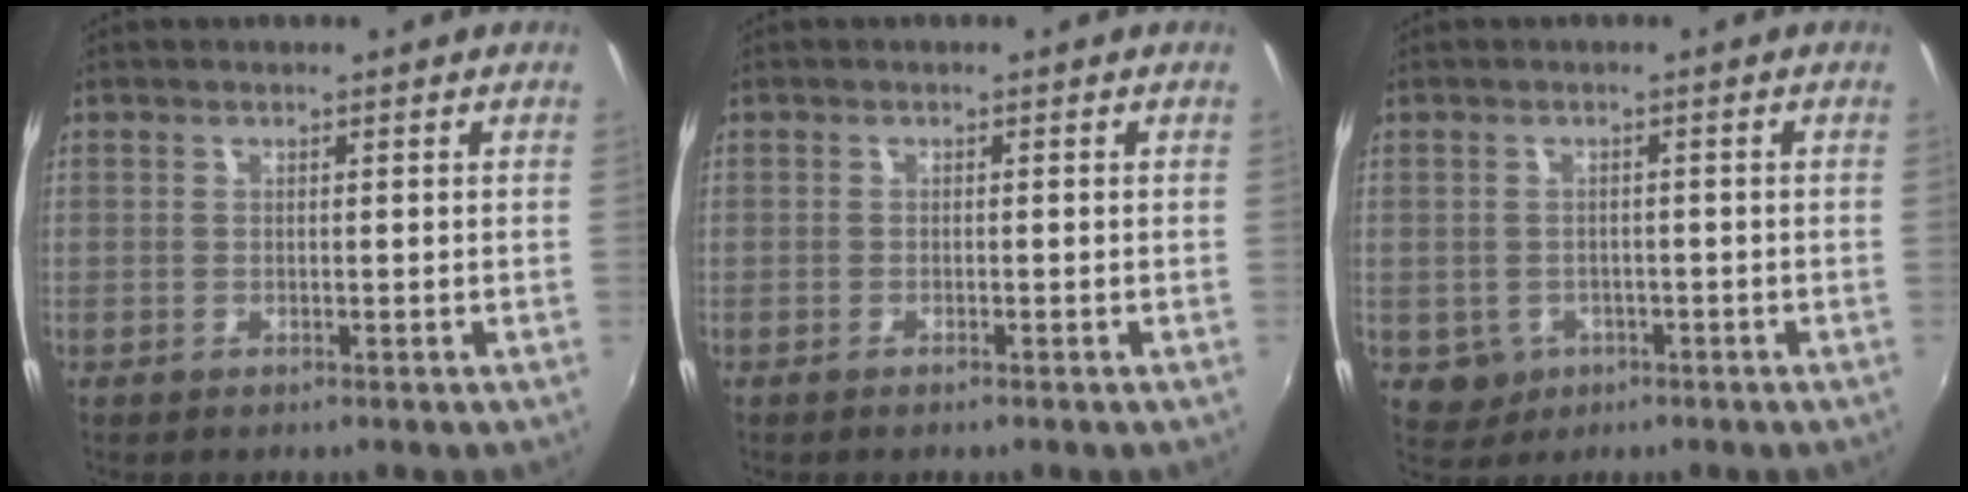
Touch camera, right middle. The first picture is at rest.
{"total": 0.8, "force": [-0.7, 0.0, 0.4], "torque": [-0.007, -0.002, -0.013]}
{"total": 4.3, "force": [-1.4, 3.9, 1.1], "torque": [-0.033, 0.000, -0.011]}